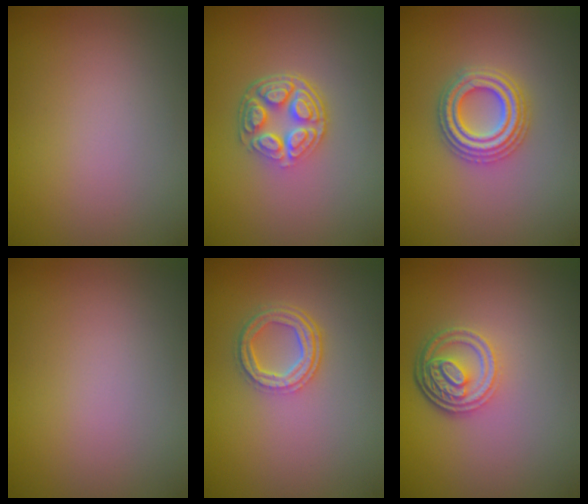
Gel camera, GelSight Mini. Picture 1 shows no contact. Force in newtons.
{"total": 5.2, "press": 3.7, "slide": 3.6}
{"total": 4.4, "press": 4.3, "slide": 0.8}
{"total": 0.0}
{"total": 3.7, "press": 2.7, "slide": 2.5}
{"total": 4.5, "press": 3.3, "slide": 3.0}